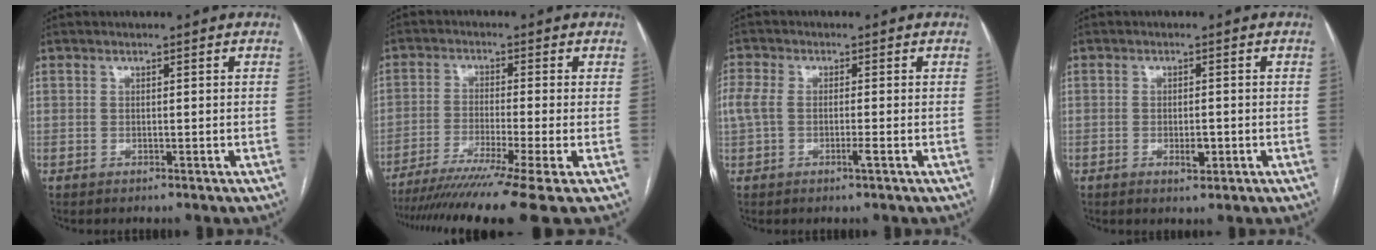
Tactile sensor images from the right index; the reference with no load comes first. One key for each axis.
{"total": 14.2, "fx": -10.8, "fy": -2.4, "fz": 8.8, "tx": -0.134, "ty": -0.043, "tz": -0.173}
{"total": 4.0, "fx": -0.7, "fy": 1.4, "fz": 3.6, "tx": -0.098, "ty": 0.009, "tz": -0.014}
{"total": 2.5, "fx": -0.8, "fy": 1.0, "fz": 2.2, "tx": -0.036, "ty": -0.001, "tz": -0.007}